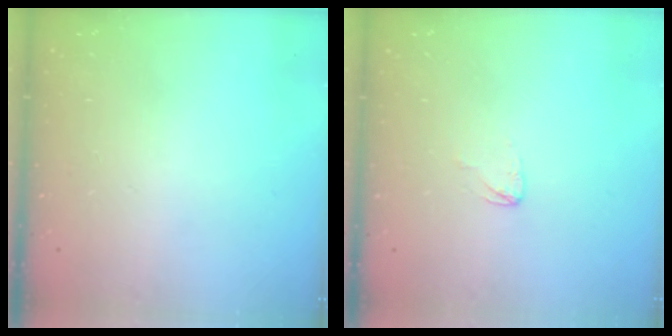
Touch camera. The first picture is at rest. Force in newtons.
{"total": 2.0, "press": 2.0, "slide": 0.1}